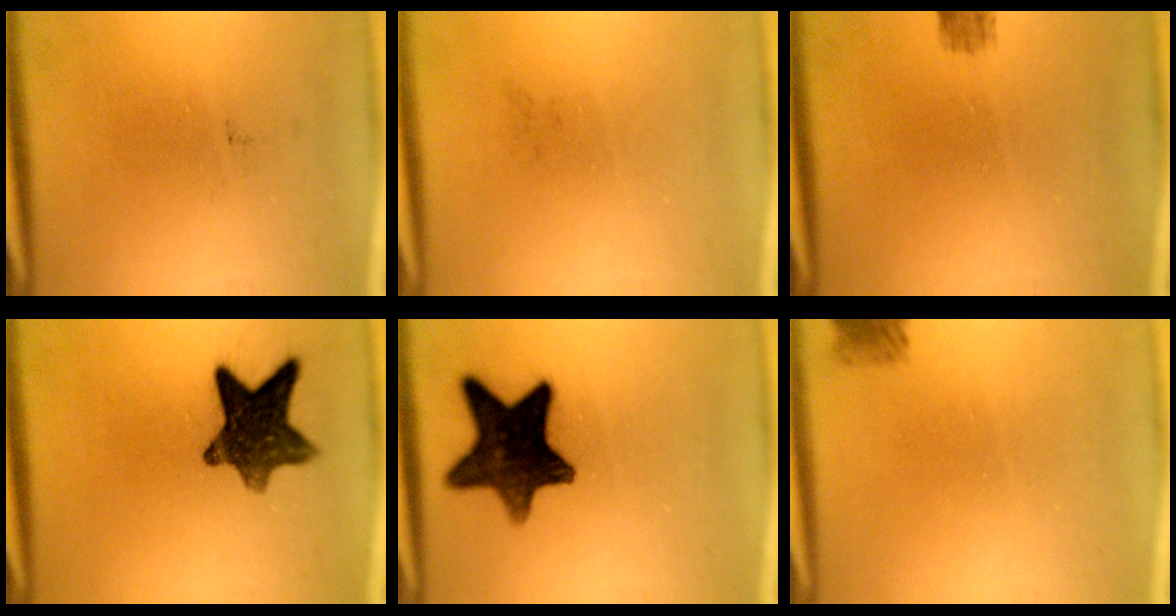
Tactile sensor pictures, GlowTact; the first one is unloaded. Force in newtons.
{"total": 0.0}
{"total": 2.3}
{"total": 11.1}
{"total": 13.5}
{"total": 2.1}